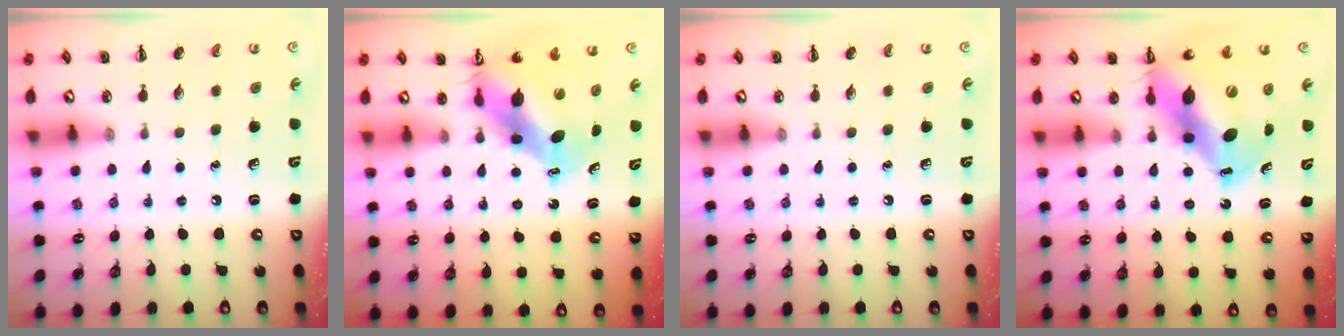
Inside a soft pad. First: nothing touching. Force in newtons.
{"total": 8.4, "press": 8.0, "slide": 2.5}
{"total": 0.0}
{"total": 12.9, "press": 12.3, "slide": 3.9}